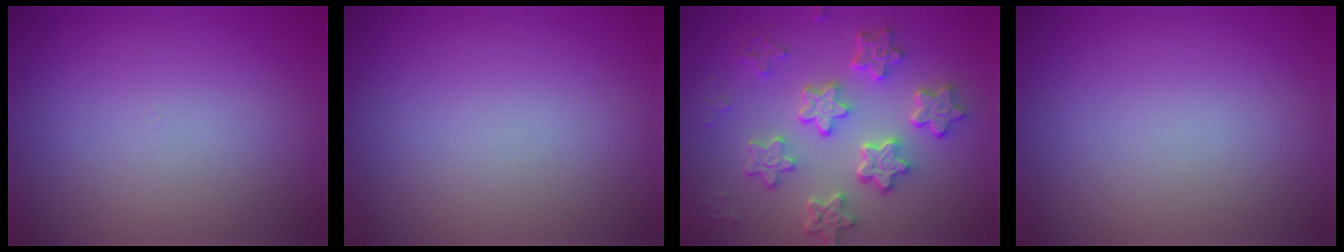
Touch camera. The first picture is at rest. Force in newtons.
{"total": 0.0}
{"total": 5.8, "press": 4.7, "slide": 3.4}
{"total": 0.0}